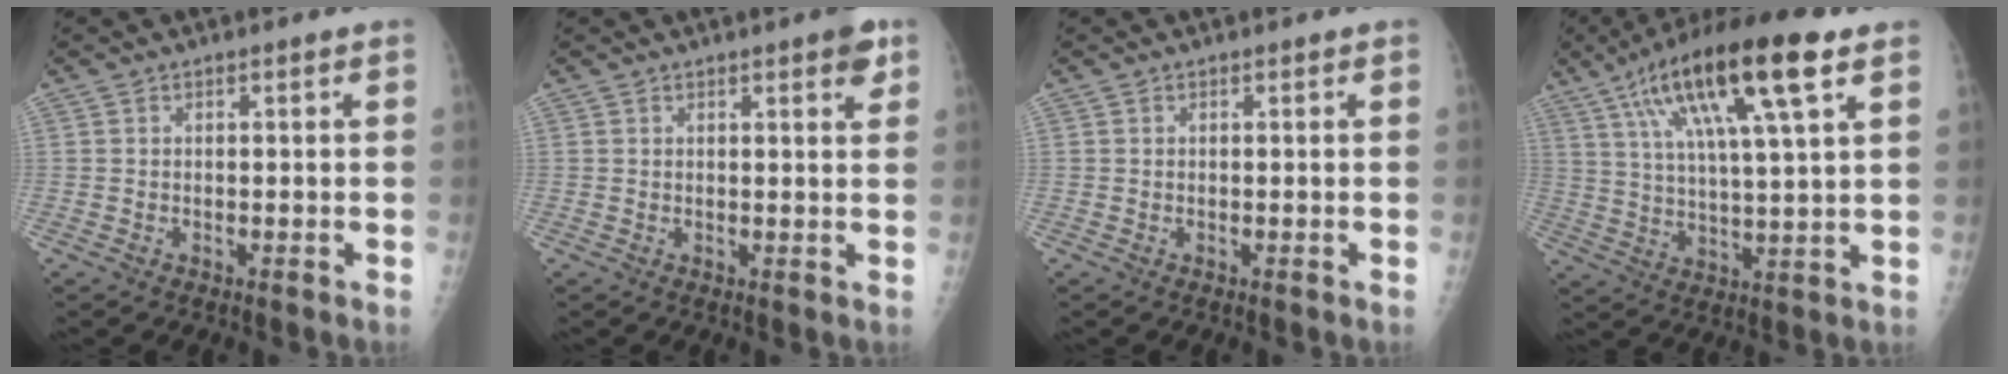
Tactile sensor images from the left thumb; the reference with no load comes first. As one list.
[{"total": 3.4, "force": [1.9, 0.8, 2.6], "torque": [-0.027, -0.007, 0.021]}, {"total": 0.0}, {"total": 19.5, "force": [9.3, 4.1, 16.7], "torque": [-0.291, -0.004, 0.157]}]